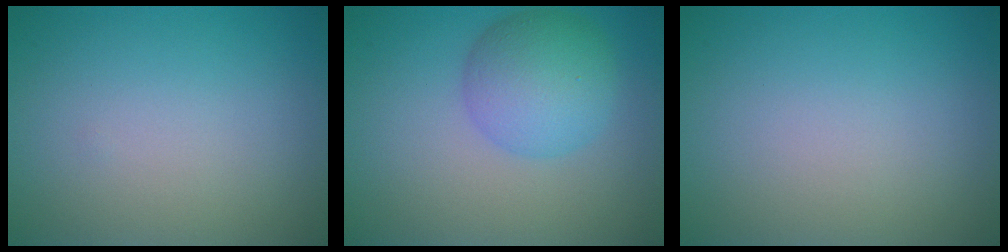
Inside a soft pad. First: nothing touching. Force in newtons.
{"total": 5.2, "press": 5.2, "slide": 0.1}
{"total": 0.0}